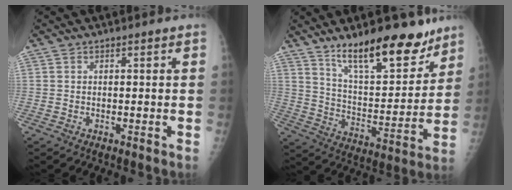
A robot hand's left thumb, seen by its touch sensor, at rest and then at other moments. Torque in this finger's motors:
{"motor_torque": [0.44, 0.19, 0.96, -1.25, 0.14]}